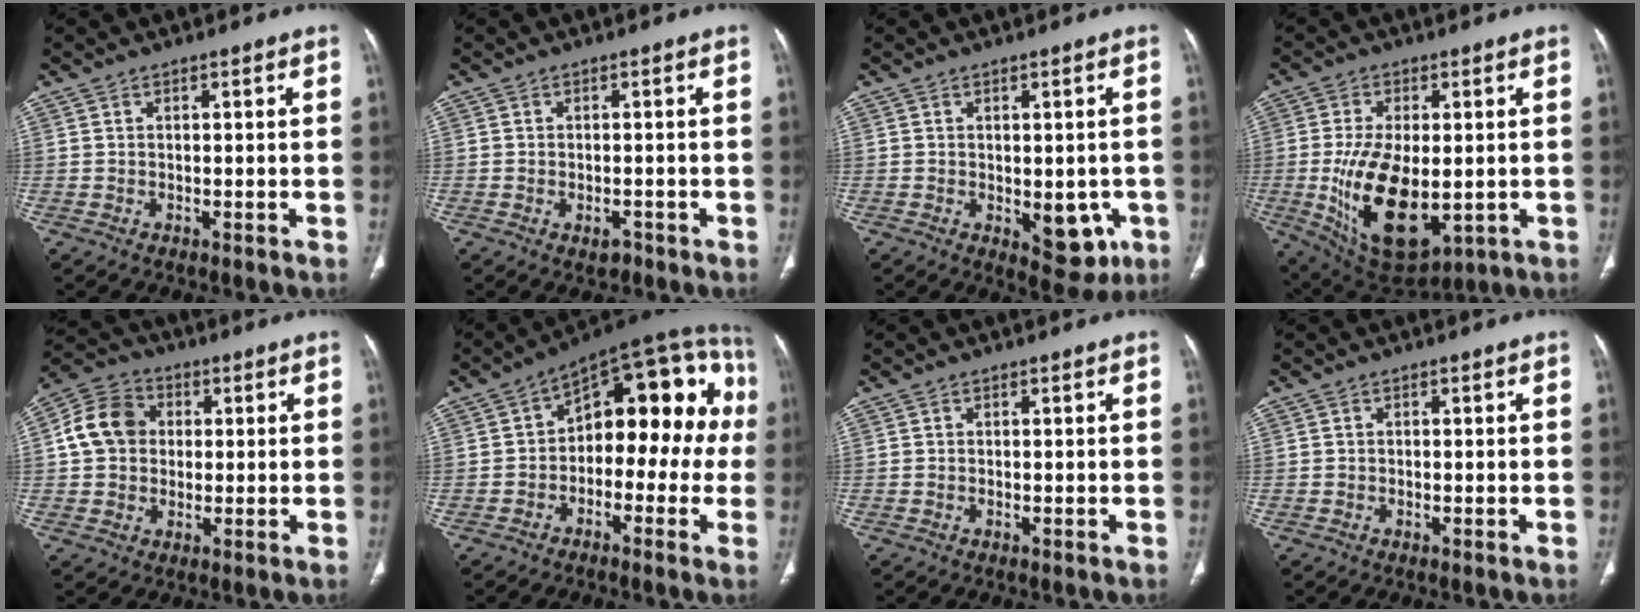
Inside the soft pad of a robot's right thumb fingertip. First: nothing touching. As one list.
[{"total": 1.9, "force": [-1.0, 1.1, 1.1], "torque": [-0.012, 0.007, -0.009]}, {"total": 8.0, "force": [-2.1, 4.6, 6.1], "torque": [-0.040, -0.006, -0.017]}, {"total": 17.6, "force": [-2.5, 9.2, 14.7], "torque": [-0.262, -0.021, -0.016]}, {"total": 10.1, "force": [1.3, 8.5, 5.3], "torque": [-0.086, 0.019, 0.012]}, {"total": 19.4, "force": [0.1, 11.0, 16.0], "torque": [-0.159, 0.052, -0.013]}, {"total": 0.0}, {"total": 0.0}]